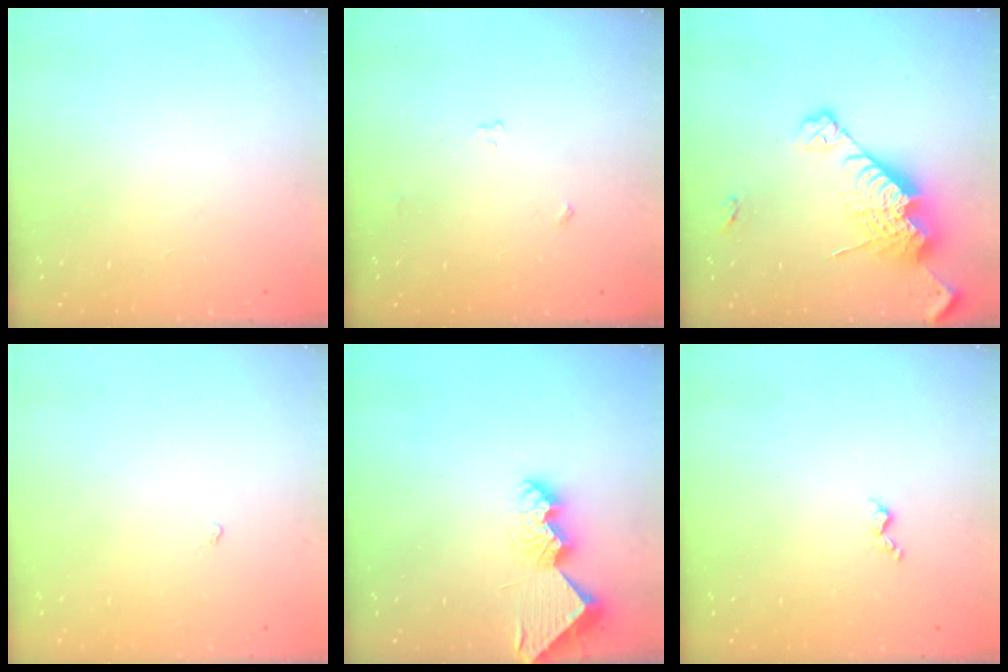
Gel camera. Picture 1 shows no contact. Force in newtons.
{"total": 3.0, "press": 2.9, "slide": 0.5}
{"total": 19.9, "press": 19.8, "slide": 1.7}
{"total": 2.3, "press": 2.3, "slide": 0.3}
{"total": 10.1, "press": 10.1, "slide": 0.1}
{"total": 3.3, "press": 3.2, "slide": 0.6}